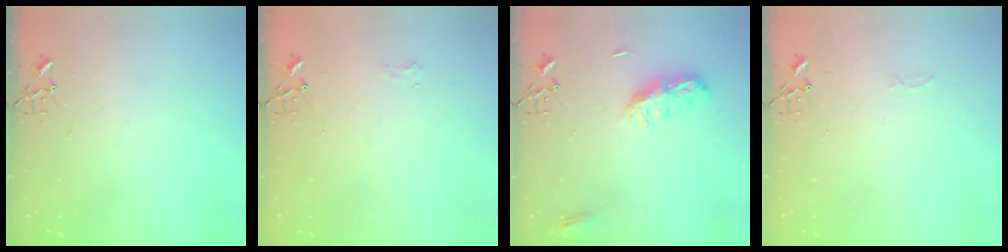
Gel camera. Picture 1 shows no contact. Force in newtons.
{"total": 4.8, "press": 4.7, "slide": 0.6}
{"total": 9.0, "press": 9.0, "slide": 0.1}
{"total": 2.8, "press": 2.8, "slide": 0.4}